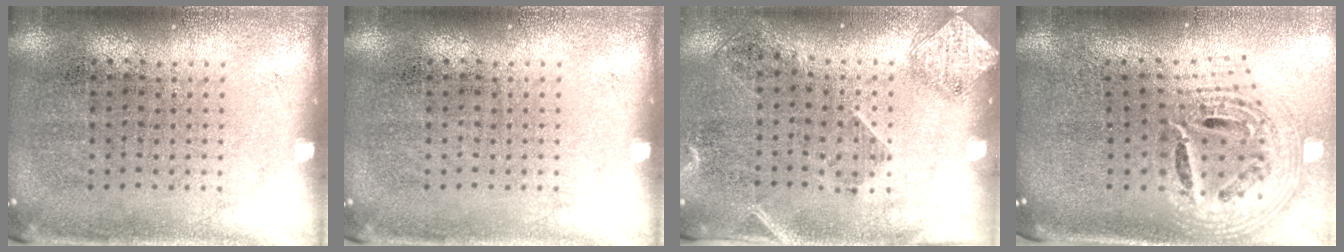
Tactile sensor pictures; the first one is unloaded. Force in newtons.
{"total": 0.0}
{"total": 1.7, "press": 1.3, "slide": 1.1}
{"total": 2.5, "press": 1.8, "slide": 1.8}